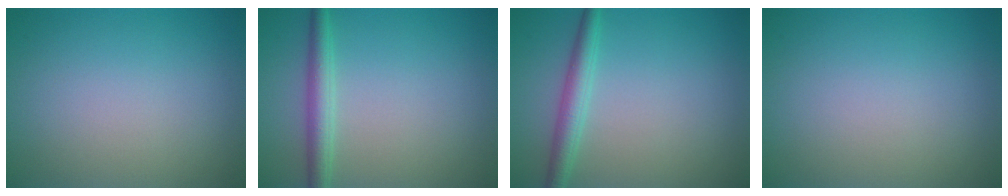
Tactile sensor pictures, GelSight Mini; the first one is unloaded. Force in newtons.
{"total": 2.7, "press": 2.7, "slide": 0.1}
{"total": 2.6, "press": 2.6, "slide": 0.1}
{"total": 0.0}